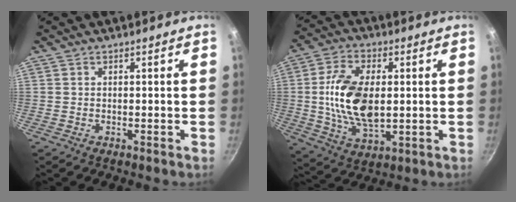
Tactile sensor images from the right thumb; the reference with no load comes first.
{"total": 14.9, "force": [0.8, 8.4, 12.3], "torque": [-0.220, 0.002, 0.016]}